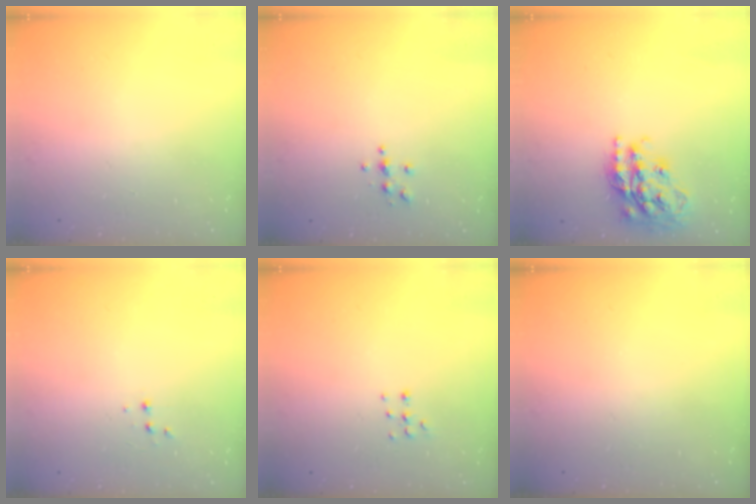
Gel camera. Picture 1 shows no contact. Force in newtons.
{"total": 3.8, "press": 3.8, "slide": 0.4}
{"total": 19.6, "press": 19.6, "slide": 1.4}
{"total": 1.9, "press": 1.9, "slide": 0.2}
{"total": 3.9, "press": 3.8, "slide": 1.0}
{"total": 0.0}